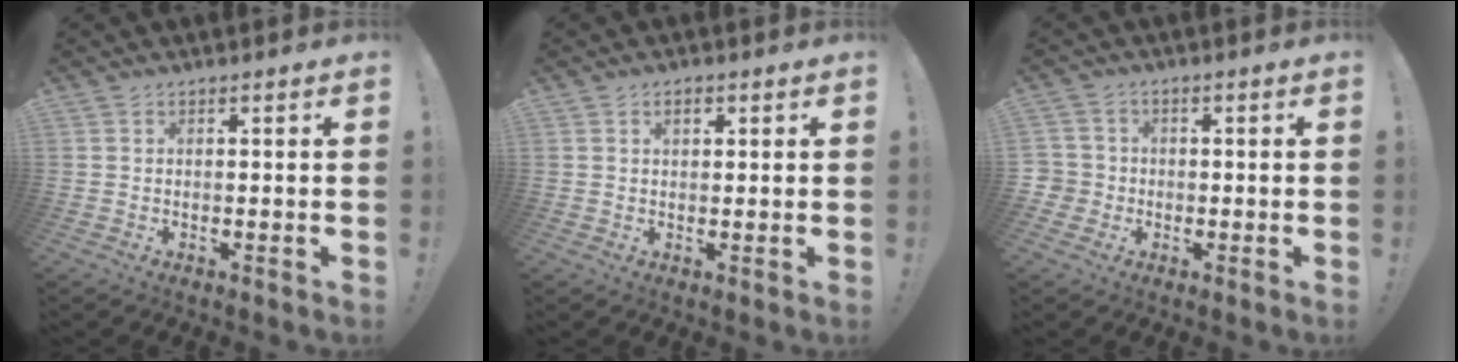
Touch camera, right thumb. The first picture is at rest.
{"total": 2.2, "force": [1.0, 1.1, 1.5], "torque": [-0.017, -0.002, 0.014]}
{"total": 3.9, "force": [-0.7, 3.8, 0.8], "torque": [-0.026, 0.010, -0.012]}